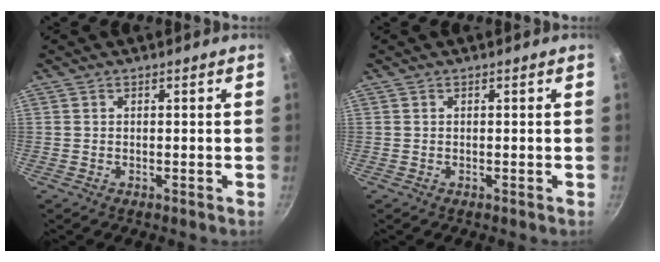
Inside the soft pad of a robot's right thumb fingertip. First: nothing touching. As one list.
[{"total": 0.0}]